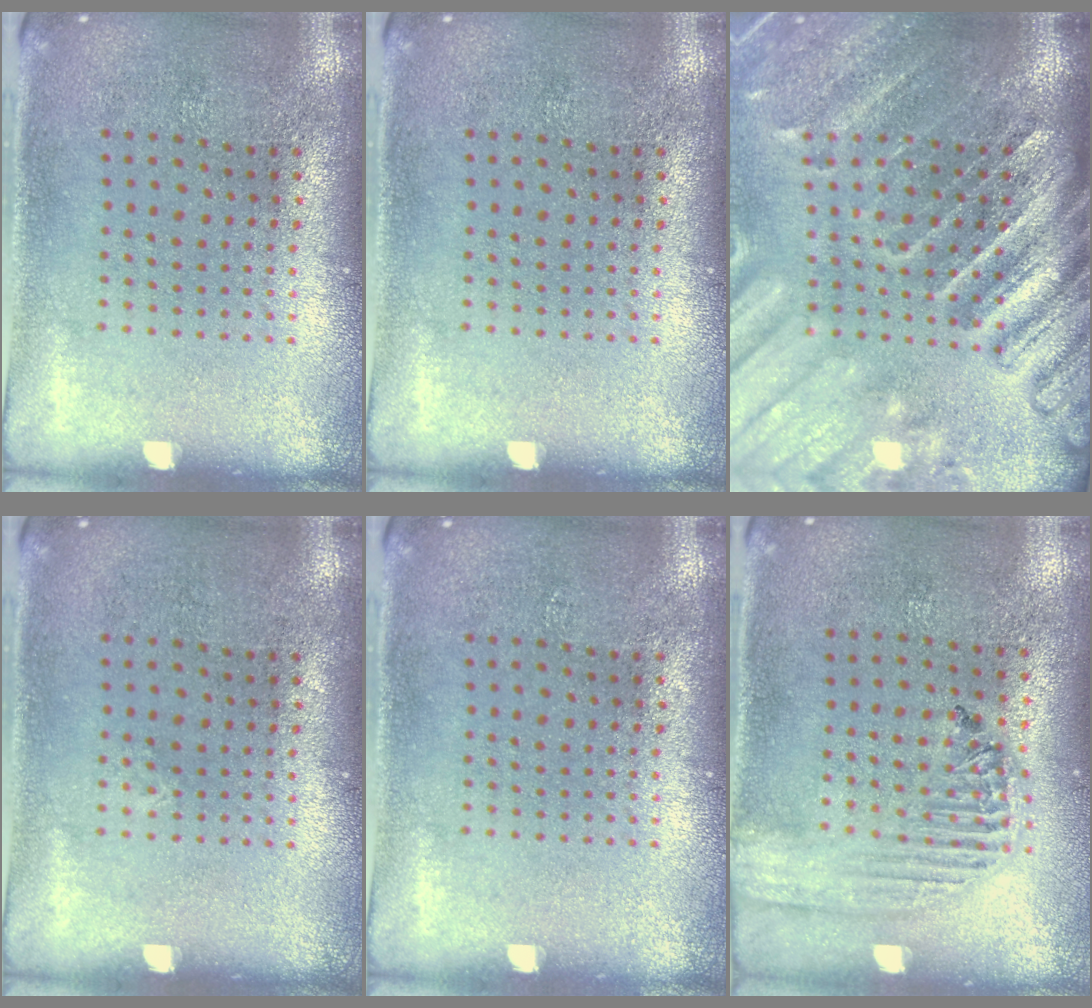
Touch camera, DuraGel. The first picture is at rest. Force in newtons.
{"total": 0.0}
{"total": 4.2, "press": 3.6, "slide": 2.3}
{"total": 0.0}
{"total": 0.0}
{"total": 1.8, "press": 1.7, "slide": 0.7}